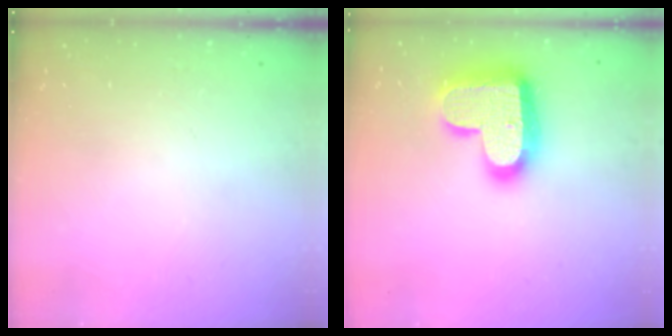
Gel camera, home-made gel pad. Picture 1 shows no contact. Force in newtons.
{"total": 21.4, "press": 21.4, "slide": 1.3}